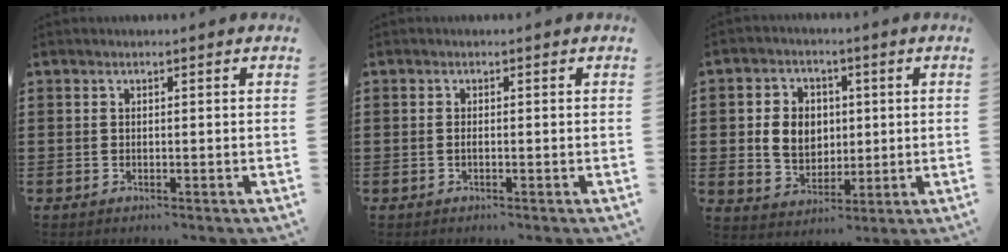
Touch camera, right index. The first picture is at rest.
{"total": 0.6, "force": [-0.2, 0.1, 0.5], "torque": [-0.010, -0.004, -0.004]}
{"total": 6.3, "force": [0.4, 5.3, 3.4], "torque": [-0.081, 0.010, 0.002]}